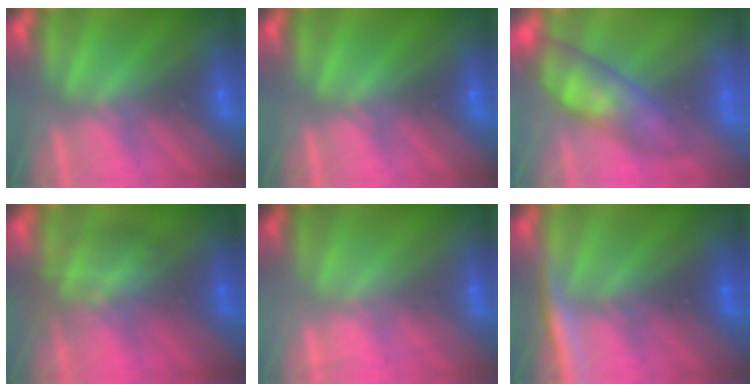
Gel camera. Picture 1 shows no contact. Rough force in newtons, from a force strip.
{"total": 0.0}
{"total": 4.4}
{"total": 2.9}
{"total": 2.2}
{"total": 4.9}